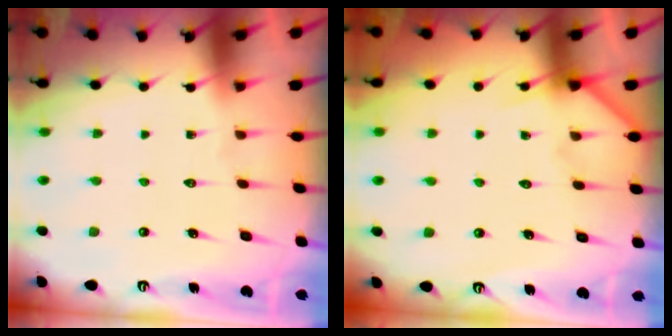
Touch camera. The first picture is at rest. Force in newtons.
{"total": 5.7, "press": 5.6, "slide": 0.4}